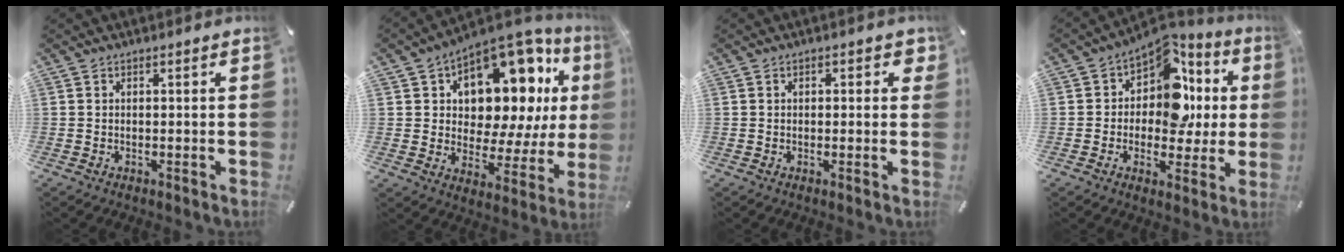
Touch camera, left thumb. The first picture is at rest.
{"total": 16.3, "force": [9.3, 9.3, 9.6], "torque": [-0.125, -0.091, 0.153]}
{"total": 1.8, "force": [0.2, 1.2, 1.4], "torque": [-0.010, 0.002, -0.002]}
{"total": 12.7, "force": [2.5, 9.2, 8.3], "torque": [-0.132, -0.026, 0.047]}